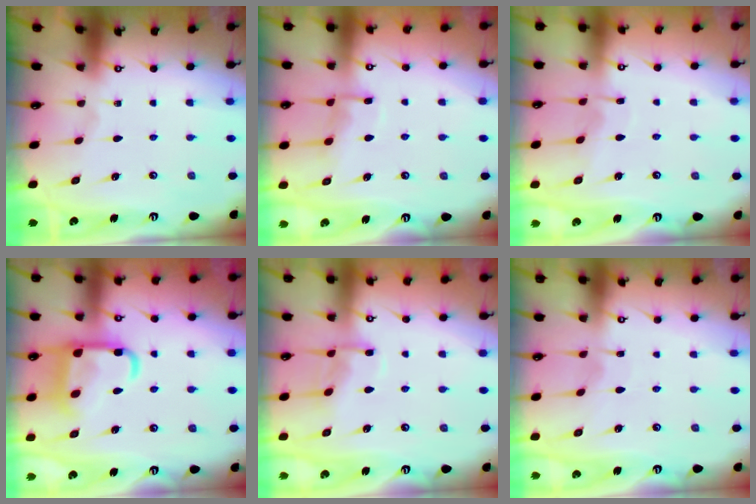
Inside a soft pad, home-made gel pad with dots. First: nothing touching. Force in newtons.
{"total": 8.6, "press": 8.5, "slide": 0.9}
{"total": 5.2, "press": 5.2, "slide": 0.2}
{"total": 15.5, "press": 15.4, "slide": 1.7}
{"total": 8.2, "press": 8.1, "slide": 0.8}
{"total": 3.9, "press": 3.9, "slide": 0.4}